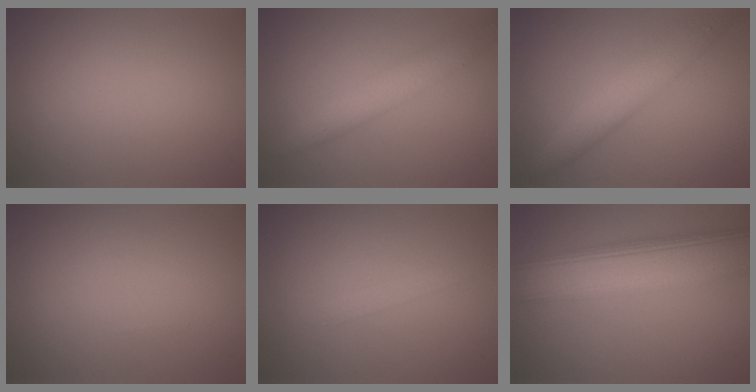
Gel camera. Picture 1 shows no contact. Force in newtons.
{"total": 3.4, "press": 3.4, "slide": 0.1}
{"total": 4.4, "press": 4.4, "slide": 0.1}
{"total": 0.0}
{"total": 1.0, "press": 1.0, "slide": 0.1}
{"total": 9.8, "press": 9.8, "slide": 0.4}